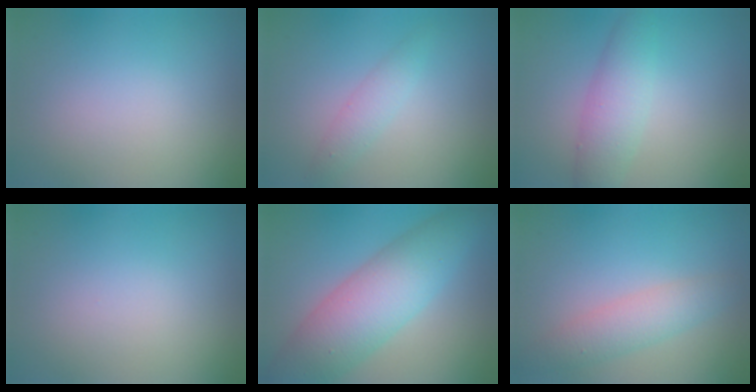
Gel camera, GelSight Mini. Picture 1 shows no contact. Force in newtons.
{"total": 1.8, "press": 1.8, "slide": 0.0}
{"total": 3.9, "press": 3.9, "slide": 0.0}
{"total": 0.0}
{"total": 8.1, "press": 8.1, "slide": 0.1}
{"total": 3.2, "press": 3.2, "slide": 0.1}